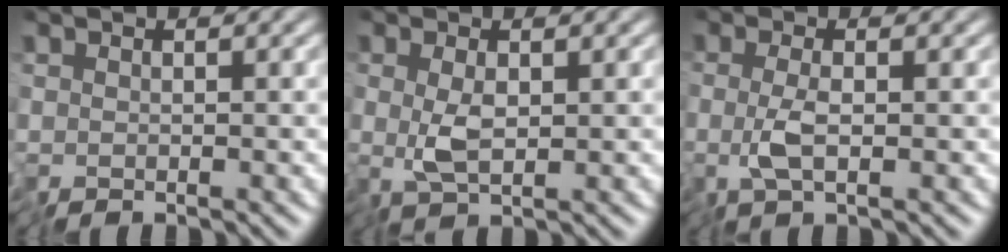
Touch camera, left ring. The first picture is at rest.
{"total": 1.9, "force": [-0.1, 0.4, 1.9], "torque": [-0.038, 0.000, 0.001]}
{"total": 2.2, "force": [-0.6, 0.1, 2.1], "torque": [-0.043, -0.005, -0.012]}